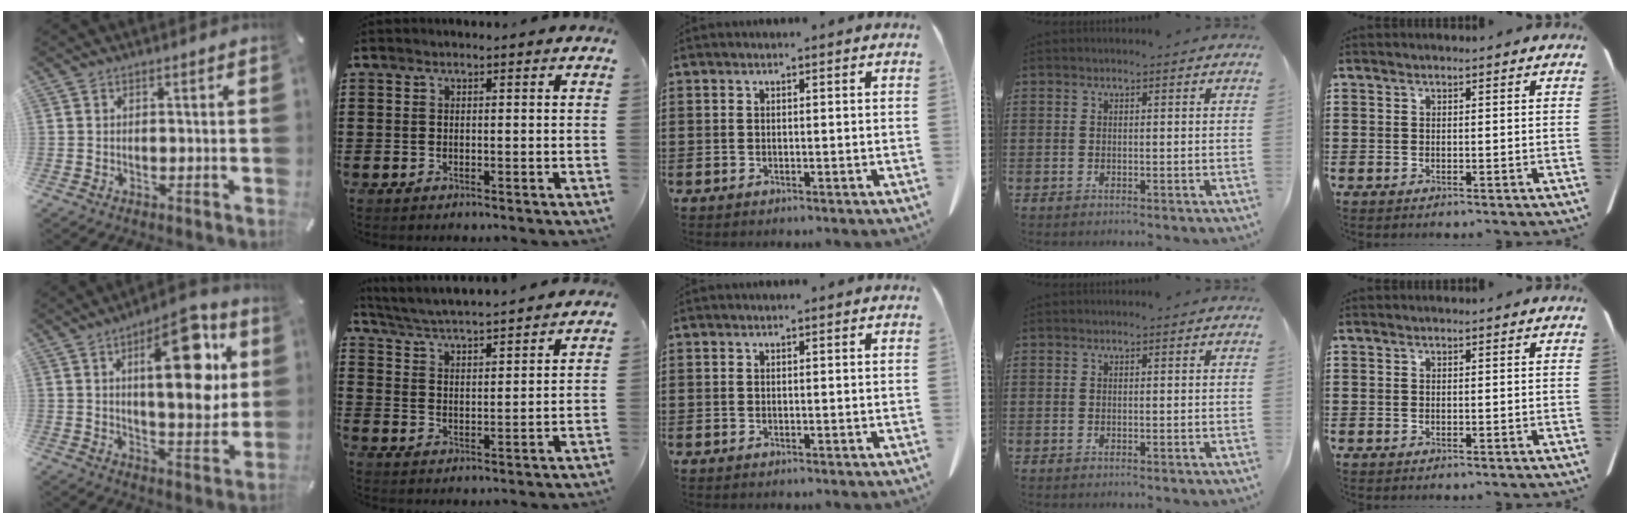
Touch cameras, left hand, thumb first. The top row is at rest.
{"thumb": {"total": 20.3, "force": [6.8, 8.3, 17.3], "torque": [-0.242, -0.025, 0.097]}, "index": {"total": 4.3, "force": [4.1, -0.7, 0.9], "torque": [-0.040, -0.034, 0.066]}}